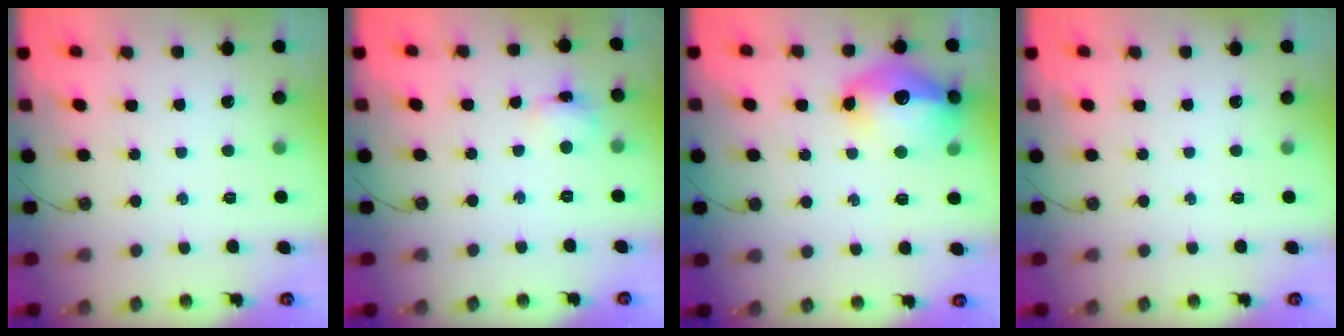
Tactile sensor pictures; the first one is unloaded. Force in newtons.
{"total": 3.8, "press": 3.7, "slide": 0.2}
{"total": 17.9, "press": 17.8, "slide": 1.6}
{"total": 0.0}